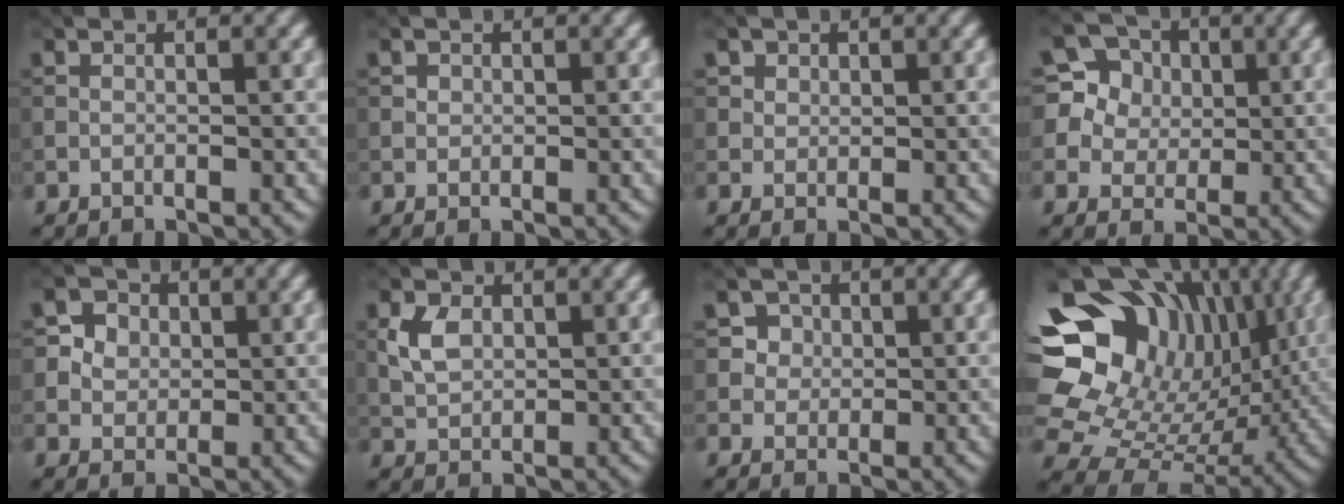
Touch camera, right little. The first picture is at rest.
{"total": 0.0}
{"total": 1.0, "force": [0.5, 0.8, -0.1], "torque": [-0.004, -0.012, 0.029]}
{"total": 10.1, "force": [4.1, 8.3, 3.9], "torque": [-0.108, 0.029, 0.069]}
{"total": 3.4, "force": [1.0, 3.0, 1.0], "torque": [-0.026, 0.000, 0.032]}
{"total": 2.2, "force": [0.2, 1.6, 1.4], "torque": [-0.034, 0.002, 0.014]}
{"total": 3.3, "force": [1.3, 2.9, 1.0], "torque": [-0.029, 0.000, 0.035]}
{"total": 16.1, "force": [4.3, 12.6, 9.1], "torque": [-0.187, 0.025, 0.085]}